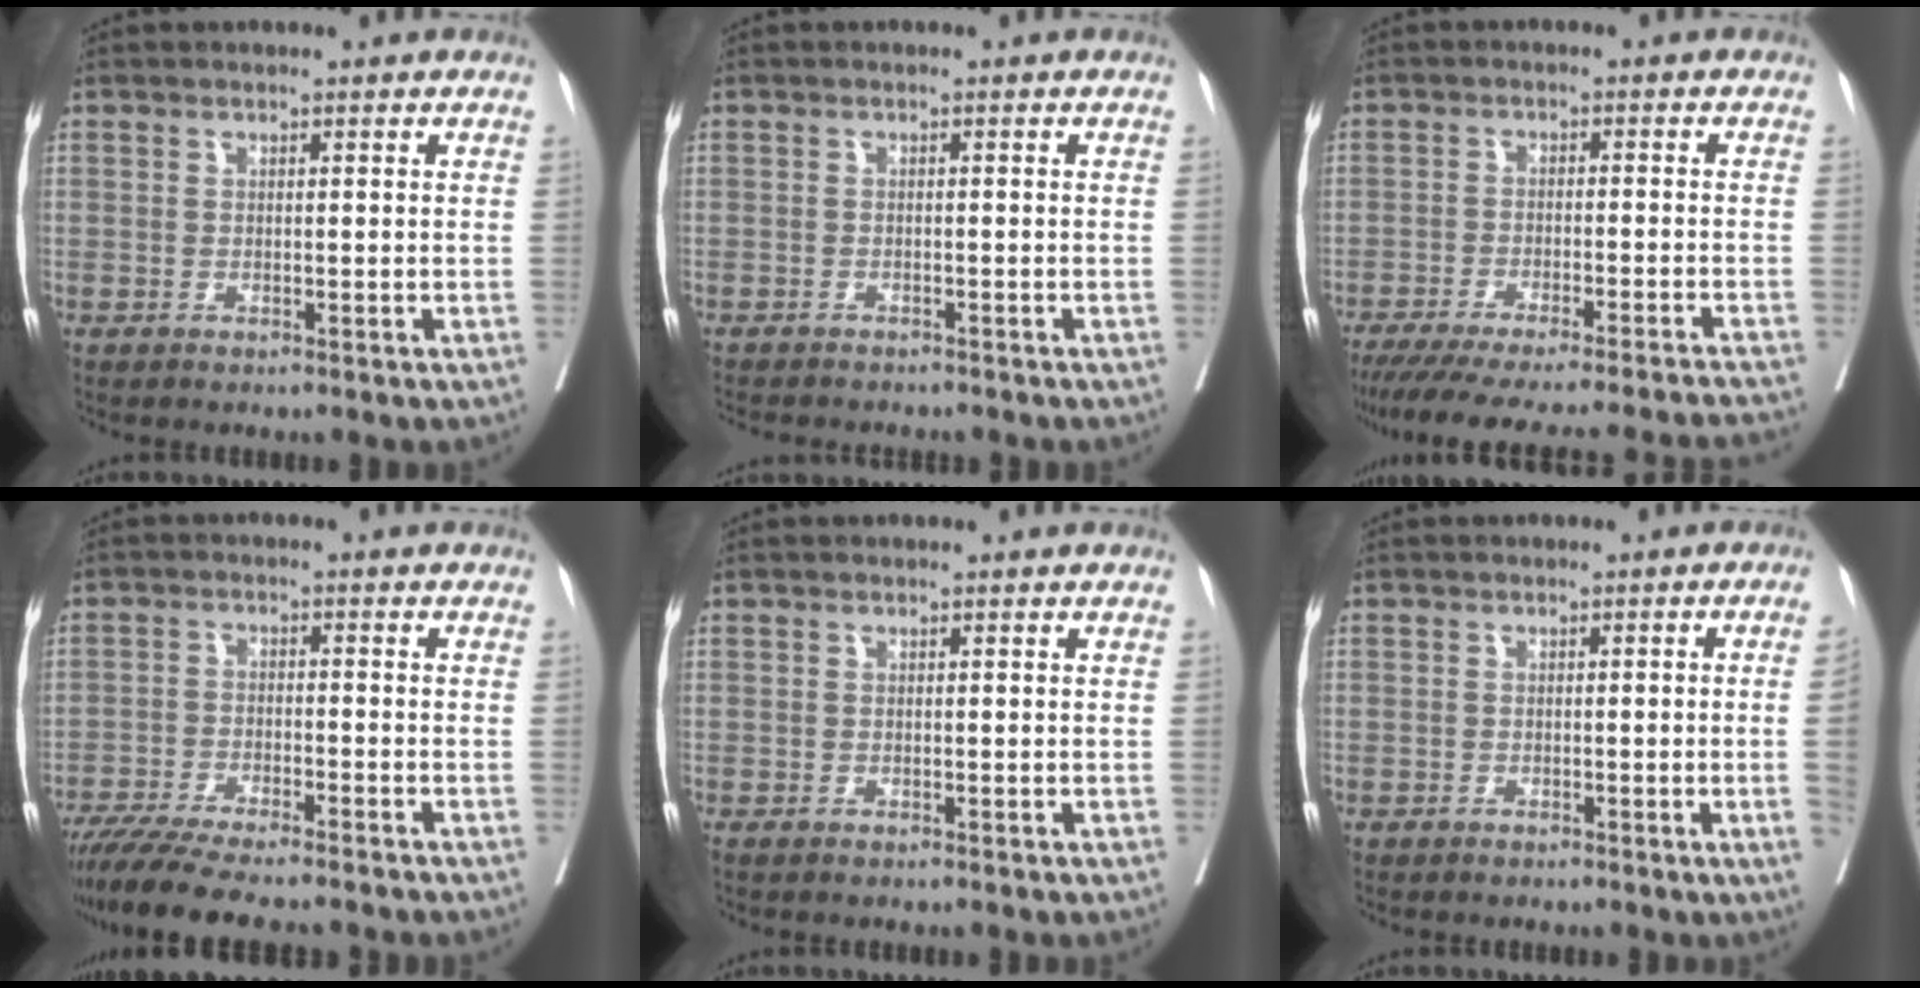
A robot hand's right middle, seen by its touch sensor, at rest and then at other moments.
{"total": 6.5, "force": [-5.9, 1.3, 2.5], "torque": [-0.034, -0.005, -0.078]}
{"total": 23.3, "force": [-21.3, -0.1, 9.4], "torque": [-0.123, -0.053, -0.285]}
{"total": 12.1, "force": [-10.5, 0.9, 6.1], "torque": [-0.090, -0.024, -0.162]}
{"total": 0.0}
{"total": 2.6, "force": [-0.4, -0.7, 2.5], "torque": [-0.036, 0.000, -0.005]}